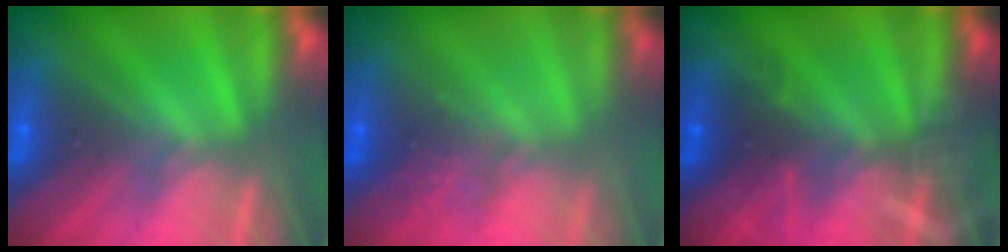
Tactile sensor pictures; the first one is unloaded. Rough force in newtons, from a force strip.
{"total": 4.2}
{"total": 3.3}